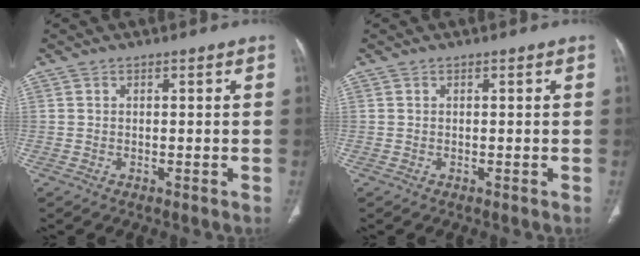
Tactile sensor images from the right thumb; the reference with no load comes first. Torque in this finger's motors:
{"motor_torque": [-0.21, 0.22, -0.01, -0.01, 0.00]}